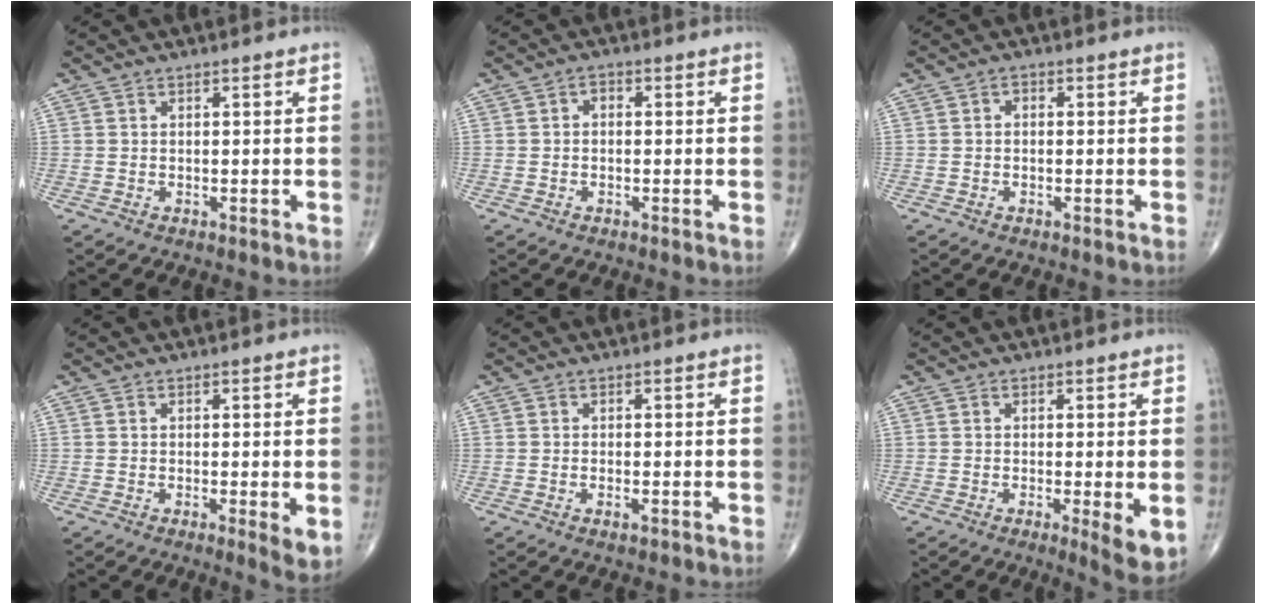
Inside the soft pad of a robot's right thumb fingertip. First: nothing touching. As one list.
[{"total": 1.5, "force": [-0.1, 1.1, 1.0], "torque": [-0.005, 0.007, -0.010]}, {"total": 1.0, "force": [-0.1, 0.8, 0.7], "torque": [-0.003, 0.003, -0.009]}, {"total": 3.7, "force": [-0.4, 0.8, 3.6], "torque": [-0.057, -0.015, -0.008]}, {"total": 1.2, "force": [-0.5, 0.4, 1.0], "torque": [-0.018, -0.002, -0.008]}, {"total": 5.6, "force": [-1.0, 1.2, 5.4], "torque": [-0.081, -0.019, -0.016]}]